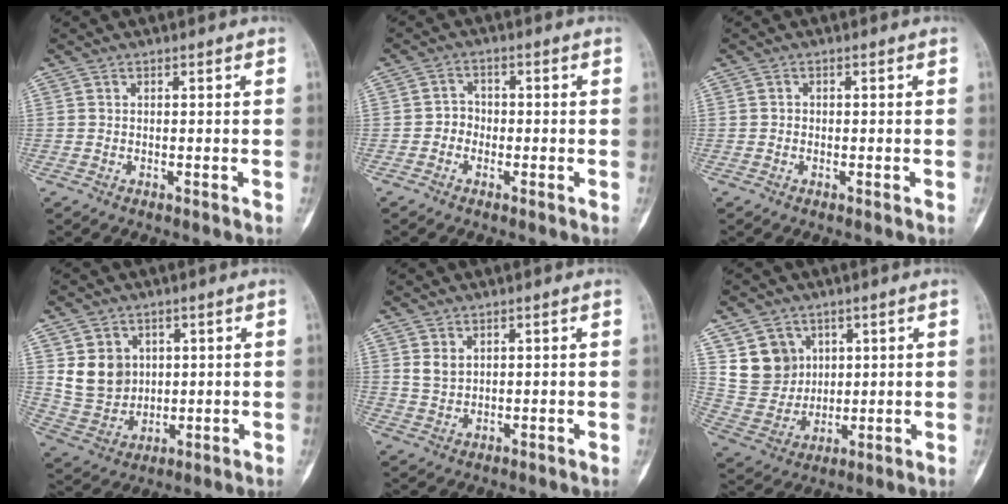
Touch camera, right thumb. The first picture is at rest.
{"total": 3.0, "force": [-1.0, 2.6, 1.0], "torque": [0.002, 0.011, -0.027]}
{"total": 0.7, "force": [-0.1, 0.6, 0.2], "torque": [0.001, 0.003, -0.004]}
{"total": 9.8, "force": [2.7, 8.3, 4.6], "torque": [-0.055, -0.014, 0.069]}
{"total": 2.9, "force": [1.3, 2.1, 1.6], "torque": [-0.021, -0.009, 0.033]}
{"total": 10.7, "force": [4.4, 9.1, 3.4], "torque": [-0.037, -0.021, 0.101]}